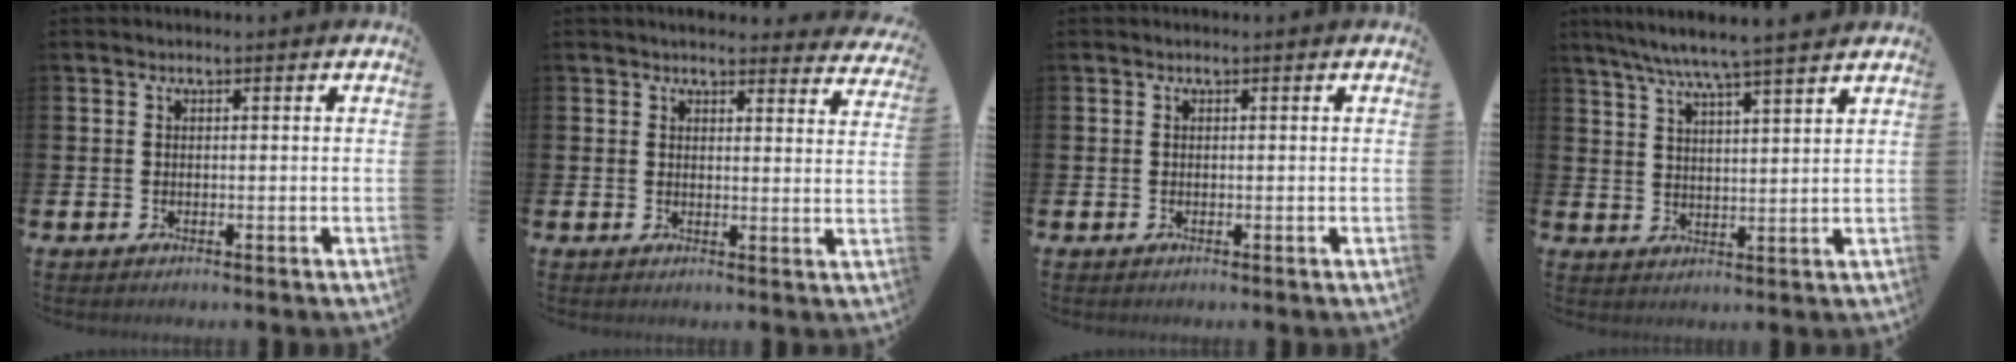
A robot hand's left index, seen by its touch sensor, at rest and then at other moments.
{"total": 3.4, "force": [3.4, 0.5, 0.2], "torque": [-0.001, -0.019, 0.059]}
{"total": 0.0}
{"total": 6.9, "force": [6.4, -0.4, 2.7], "torque": [-0.076, -0.027, 0.113]}